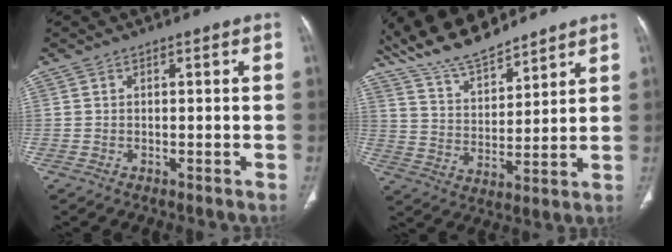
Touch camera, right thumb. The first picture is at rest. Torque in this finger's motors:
{"motor_torque": [-2.32, 2.41, -0.40, 1.17, 0.06]}